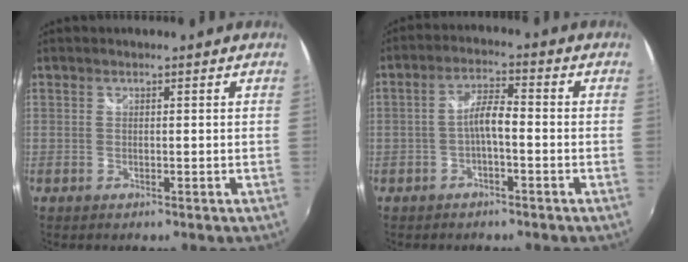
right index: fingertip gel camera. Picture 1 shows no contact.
{"total": 4.3, "force": [-1.6, 1.0, 3.9], "torque": [-0.078, 0.012, -0.030]}